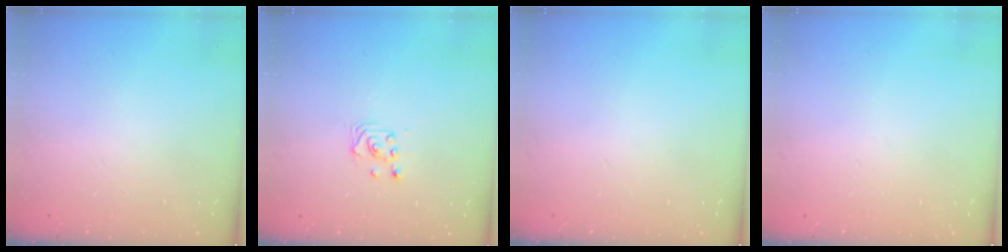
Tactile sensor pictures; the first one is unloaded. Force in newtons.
{"total": 2.6, "press": 2.6, "slide": 0.2}
{"total": 0.0}
{"total": 0.0}